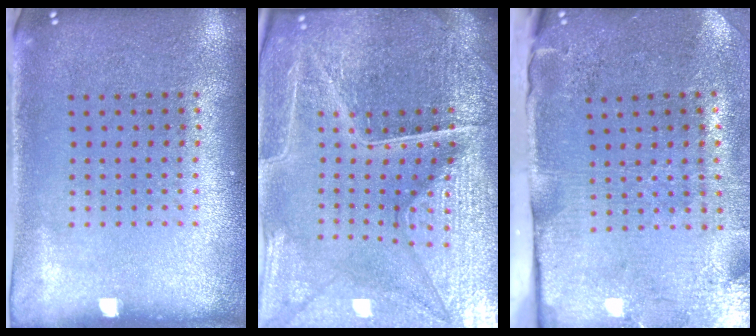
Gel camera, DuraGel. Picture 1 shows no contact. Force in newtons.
{"total": 5.4, "press": 5.1, "slide": 1.8}
{"total": 4.6, "press": 3.7, "slide": 2.8}